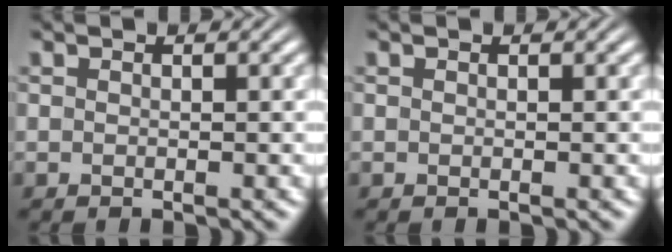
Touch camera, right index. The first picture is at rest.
{"total": 0.0}